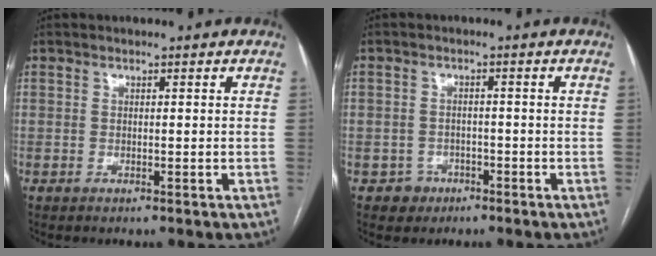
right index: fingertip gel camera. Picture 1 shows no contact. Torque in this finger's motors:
{"motor_torque": [-0.56, 0.03, -0.91, -0.21]}